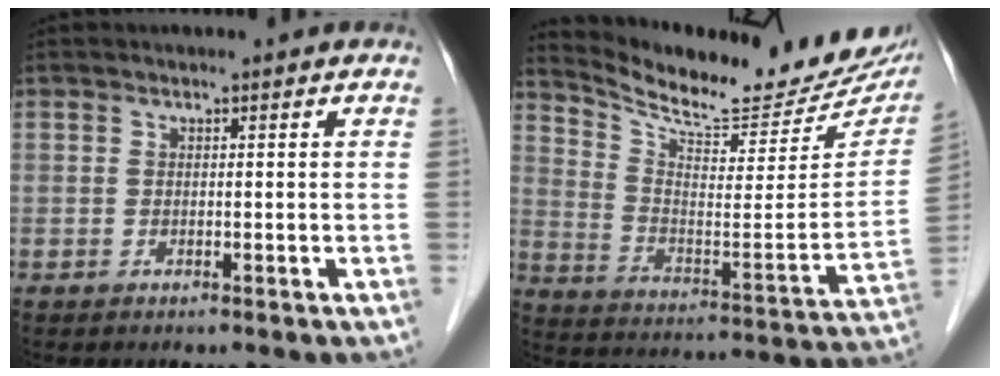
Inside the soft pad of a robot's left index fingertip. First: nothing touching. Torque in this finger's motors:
{"motor_torque": [-1.07, -1.07, 0.01, 0.01]}